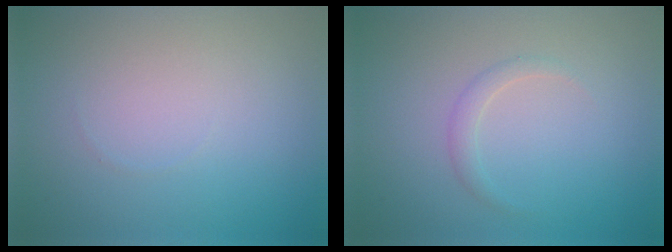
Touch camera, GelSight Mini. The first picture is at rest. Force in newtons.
{"total": 1.1, "press": 1.1, "slide": 0.1}